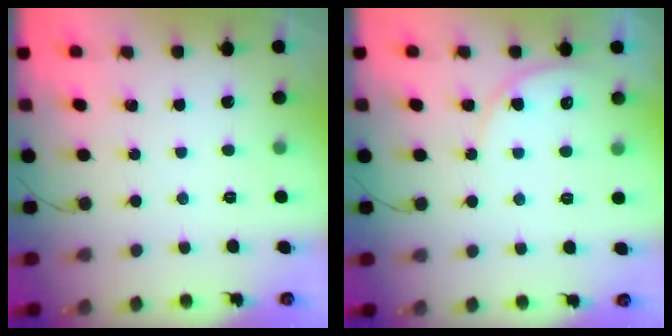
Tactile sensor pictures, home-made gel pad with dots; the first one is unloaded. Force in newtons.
{"total": 6.7, "press": 6.7, "slide": 0.6}